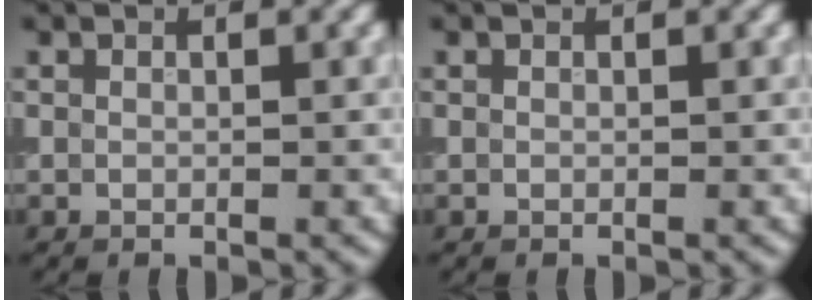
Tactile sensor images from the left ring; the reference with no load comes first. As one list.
[{"total": 0.0}]